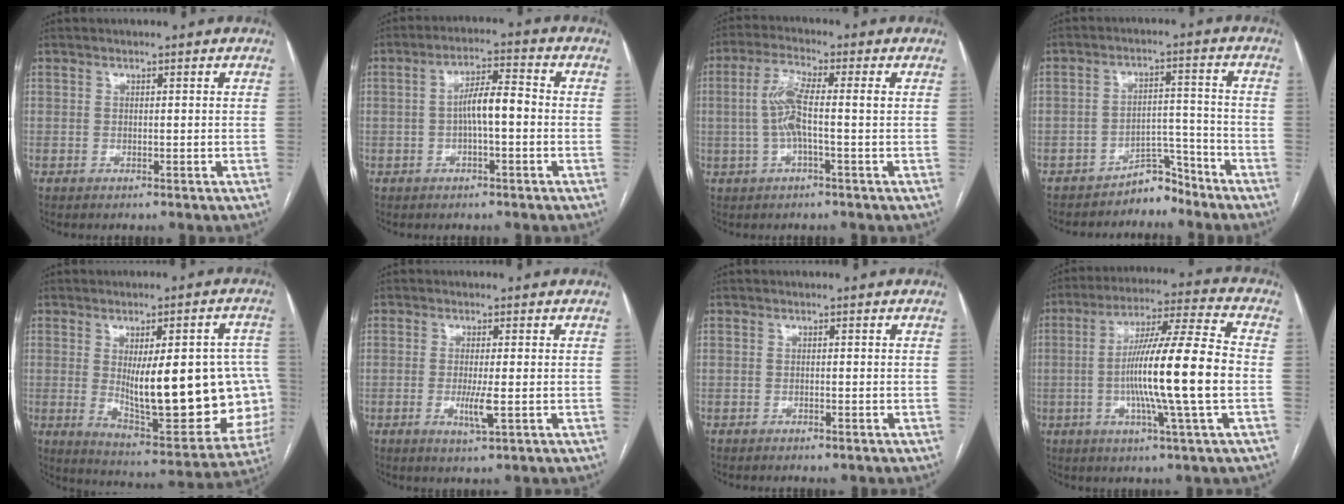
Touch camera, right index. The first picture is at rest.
{"total": 5.7, "force": [-0.7, 1.1, 5.5], "torque": [-0.099, 0.017, -0.012]}
{"total": 6.0, "force": [0.1, 0.7, 5.9], "torque": [-0.129, 0.018, -0.001]}
{"total": 4.7, "force": [-4.4, 1.6, 0.4], "torque": [0.004, 0.025, -0.067]}
{"total": 22.7, "force": [-0.6, 6.9, 21.6], "torque": [-0.228, 0.011, 0.026]}
{"total": 3.5, "force": [-0.7, 0.2, 3.4], "torque": [-0.068, -0.007, -0.009]}
{"total": 0.8, "force": [-0.6, 0.2, 0.5], "torque": [-0.010, -0.002, -0.006]}
{"total": 16.2, "force": [-2.1, -0.8, 16.1], "torque": [-0.277, 0.002, -0.043]}